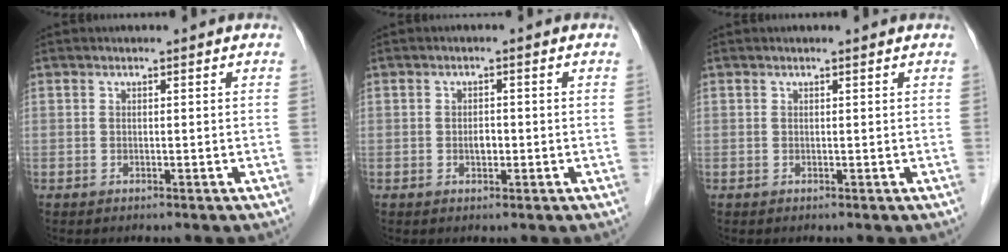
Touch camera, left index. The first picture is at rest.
{"total": 1.6, "force": [-0.4, 0.9, 1.3], "torque": [-0.021, 0.002, -0.005]}
{"total": 0.8, "force": [0.7, 0.0, 0.3], "torque": [-0.010, 0.003, 0.010]}